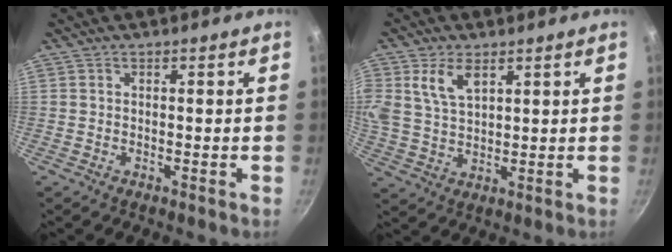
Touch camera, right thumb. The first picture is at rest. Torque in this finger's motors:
{"motor_torque": [-0.03, 0.64, 0.64, -0.04, 0.29]}